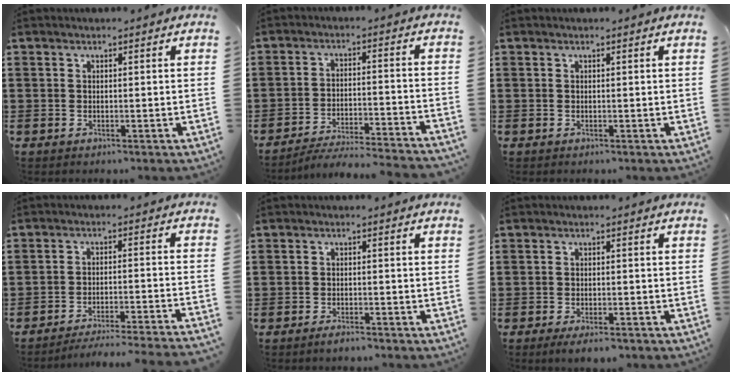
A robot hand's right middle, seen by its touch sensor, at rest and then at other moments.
{"total": 5.1, "force": [-4.9, -0.1, 1.5], "torque": [-0.033, -0.009, -0.099]}
{"total": 0.0}
{"total": 4.4, "force": [-4.1, -0.5, 1.3], "torque": [-0.022, -0.008, -0.084]}
{"total": 1.4, "force": [-1.2, 0.2, 0.7], "torque": [-0.014, -0.004, -0.022]}
{"total": 1.9, "force": [-1.4, 0.3, 1.1], "torque": [-0.021, 0.001, -0.027]}